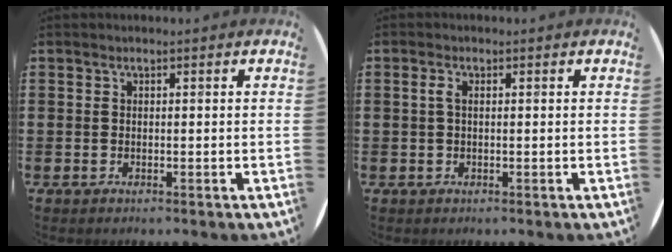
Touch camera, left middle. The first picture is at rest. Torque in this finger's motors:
{"motor_torque": [0.18, -0.15, 0.05, 0.05]}